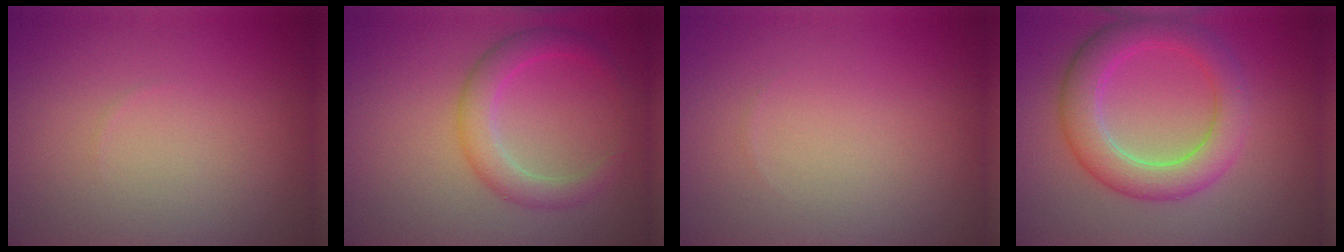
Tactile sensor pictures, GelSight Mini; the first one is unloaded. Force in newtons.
{"total": 3.1, "press": 3.1, "slide": 0.0}
{"total": 0.0}
{"total": 5.3, "press": 5.3, "slide": 0.2}